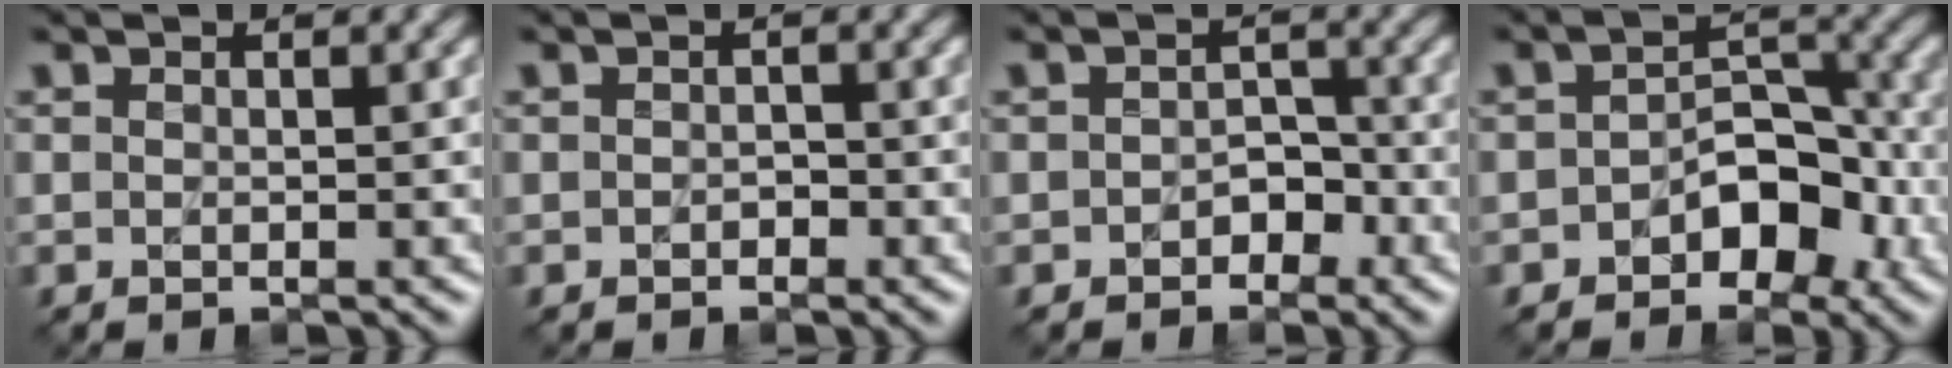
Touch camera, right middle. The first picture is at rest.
{"total": 0.8, "force": [-0.3, 0.6, 0.3], "torque": [-0.005, 0.000, -0.007]}
{"total": 2.0, "force": [-1.0, 1.4, 0.9], "torque": [-0.012, 0.005, -0.016]}
{"total": 4.8, "force": [-2.1, 3.0, 3.1], "torque": [-0.031, 0.006, -0.032]}